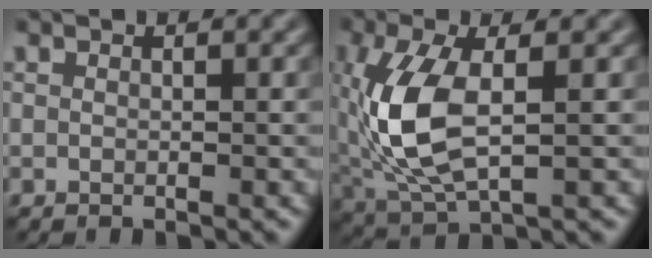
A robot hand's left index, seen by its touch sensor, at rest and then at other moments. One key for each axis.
{"total": 8.3, "fx": 0.2, "fy": 4.0, "fz": 7.3, "tx": -0.174, "ty": -0.001, "tz": 0.008}